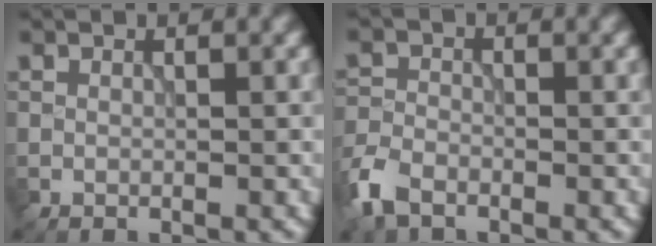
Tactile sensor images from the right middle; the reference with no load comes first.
{"total": 3.6, "force": [-2.5, 1.9, 1.7], "torque": [-0.041, -0.006, -0.065]}